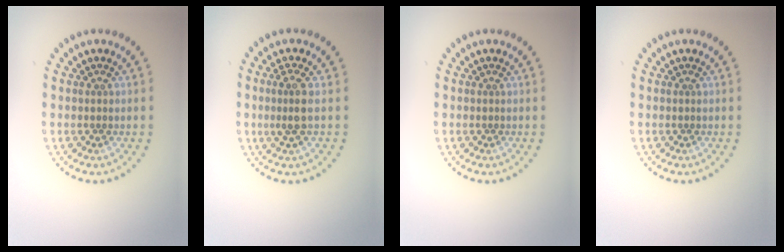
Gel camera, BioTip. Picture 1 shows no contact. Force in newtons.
{"total": 2.1, "press": 1.7, "slide": 1.2}
{"total": 0.0}
{"total": 0.0}